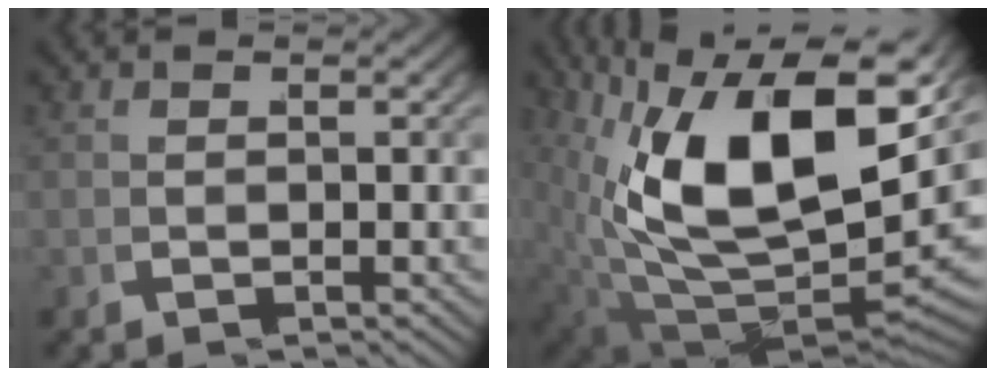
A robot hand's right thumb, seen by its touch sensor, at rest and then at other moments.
{"total": 17.0, "force": [1.2, 8.9, 14.4], "torque": [-0.289, -0.068, 0.064]}